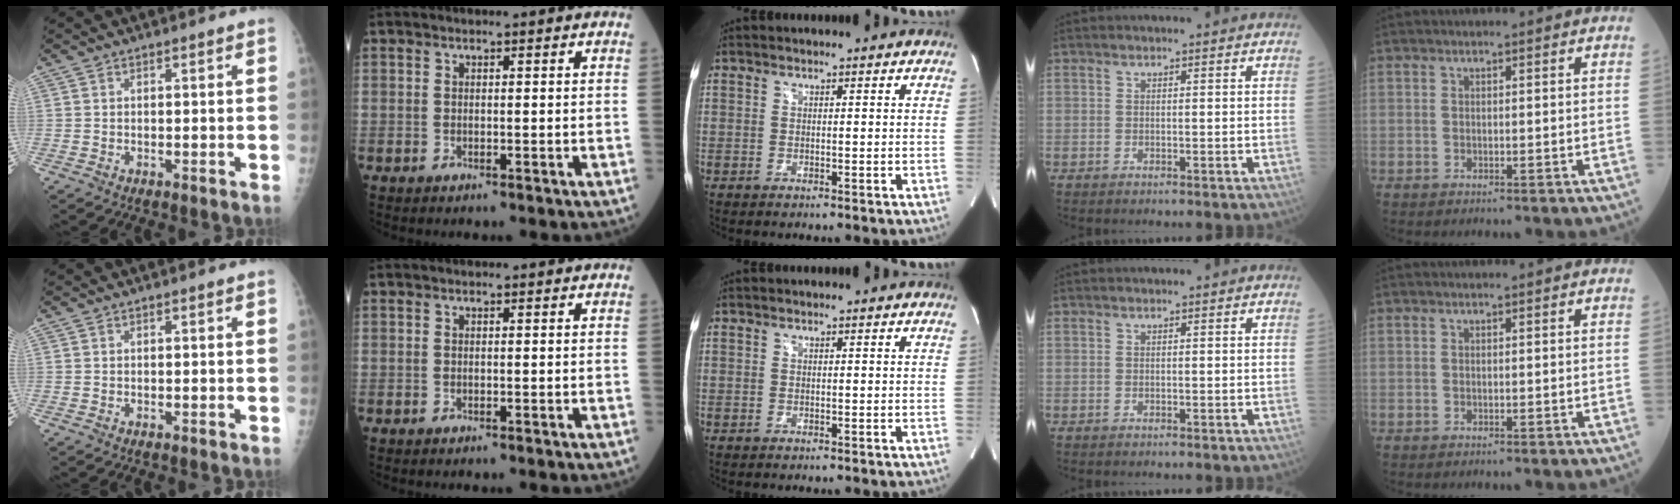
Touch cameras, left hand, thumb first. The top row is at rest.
{}